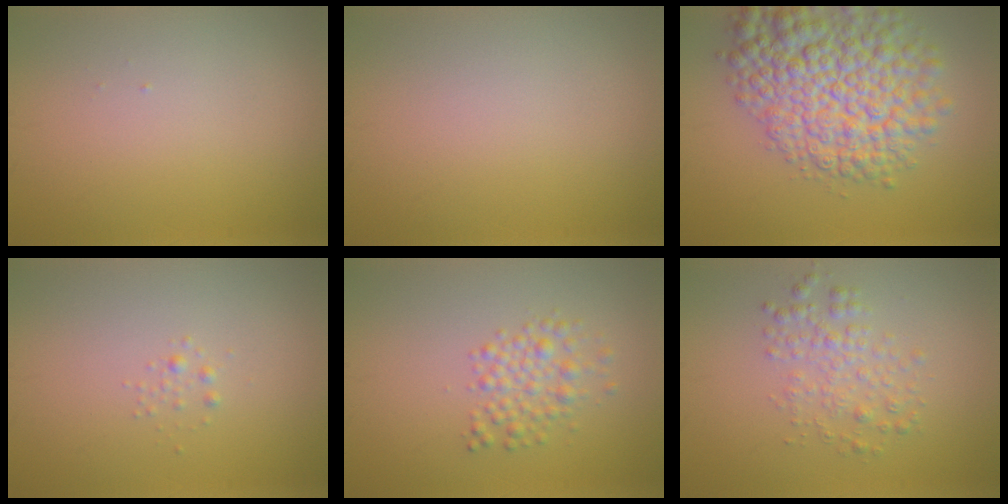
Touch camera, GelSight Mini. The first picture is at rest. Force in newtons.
{"total": 0.0}
{"total": 10.0, "press": 10.0, "slide": 0.4}
{"total": 0.6, "press": 0.6, "slide": 0.0}
{"total": 2.7, "press": 2.7, "slide": 0.1}
{"total": 2.7, "press": 2.7, "slide": 0.0}